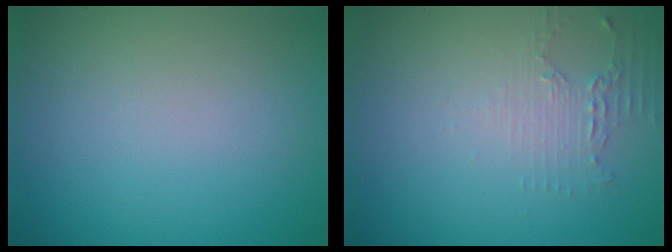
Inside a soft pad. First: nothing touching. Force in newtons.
{"total": 2.2, "press": 1.6, "slide": 1.5}